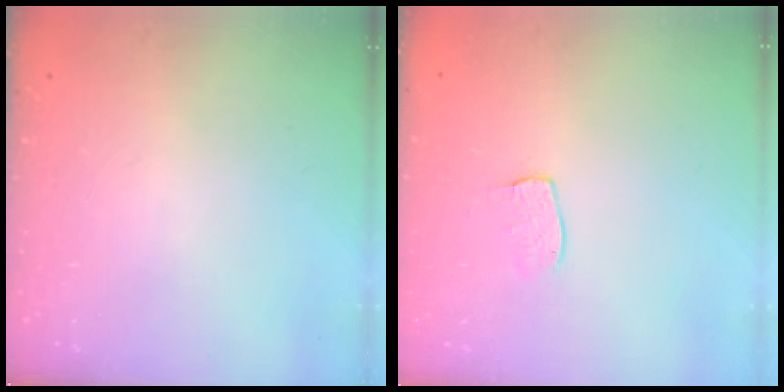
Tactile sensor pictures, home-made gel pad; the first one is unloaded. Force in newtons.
{"total": 5.0, "press": 5.0, "slide": 0.3}